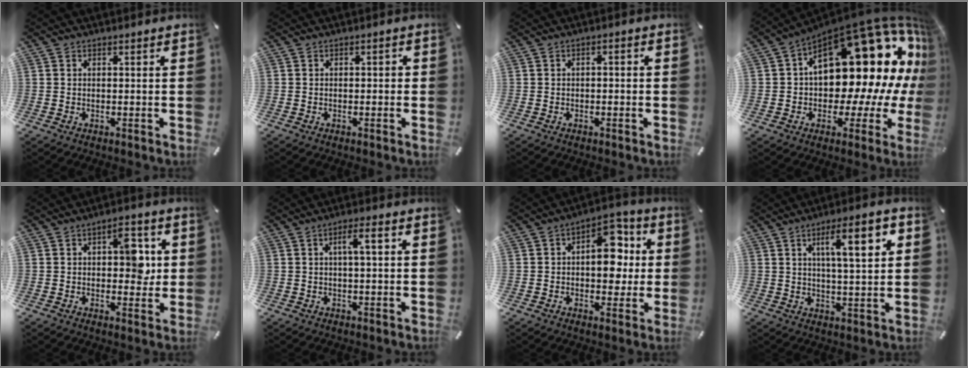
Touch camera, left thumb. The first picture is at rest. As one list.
[{"total": 1.0, "force": [-0.5, 0.6, 0.7], "torque": [-0.014, 0.003, -0.012]}, {"total": 1.4, "force": [-1.0, 0.5, 0.8], "torque": [-0.015, 0.006, -0.021]}, {"total": 27.4, "force": [8.8, 14.2, 21.7], "torque": [-0.314, -0.089, 0.162]}, {"total": 8.2, "force": [1.6, 4.8, 6.5], "torque": [-0.070, -0.008, 0.019]}, {"total": 5.0, "force": [1.1, 1.0, 4.8], "torque": [-0.085, 0.003, 0.013]}, {"total": 12.6, "force": [1.5, 8.1, 9.5], "torque": [-0.115, -0.005, 0.024]}, {"total": 12.7, "force": [4.8, 3.2, 11.3], "torque": [-0.175, -0.006, 0.068]}]